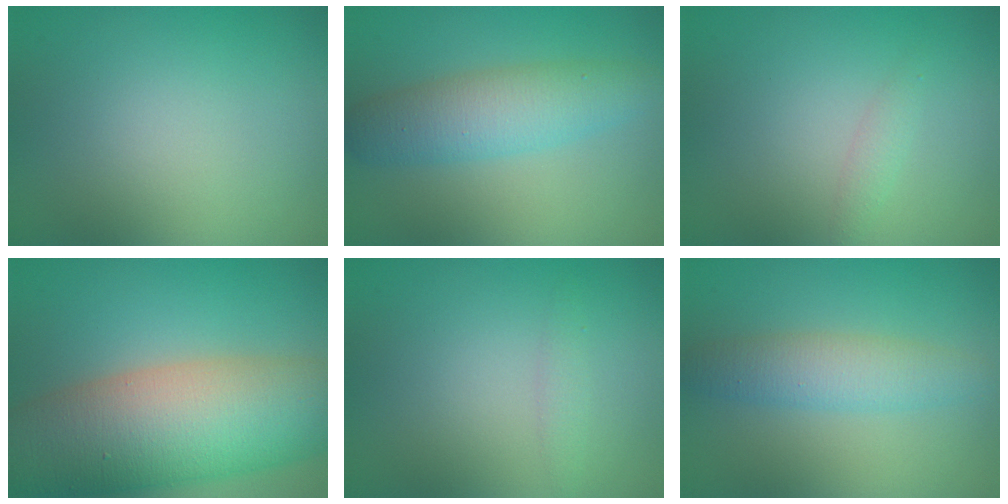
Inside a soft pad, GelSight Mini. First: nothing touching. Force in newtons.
{"total": 4.6, "press": 4.6, "slide": 0.1}
{"total": 1.0, "press": 1.0, "slide": 0.0}
{"total": 13.9, "press": 13.9, "slide": 0.6}
{"total": 1.0, "press": 1.0, "slide": 0.0}
{"total": 3.3, "press": 3.3, "slide": 0.0}